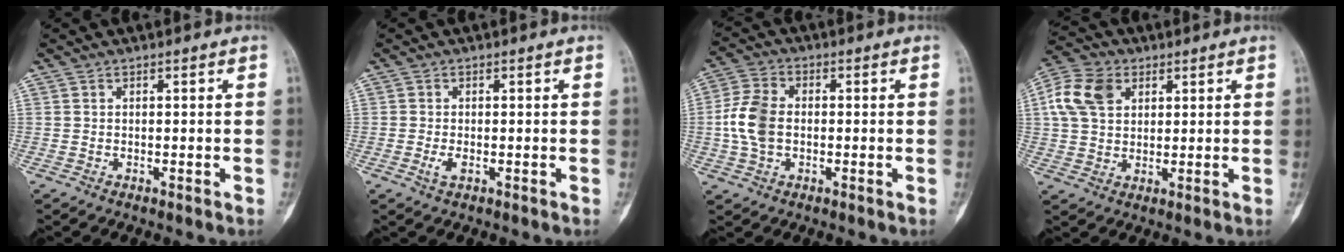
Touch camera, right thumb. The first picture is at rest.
{"total": 1.8, "force": [-0.6, 0.9, 1.5], "torque": [-0.034, -0.002, -0.012]}
{"total": 8.6, "force": [-0.6, 5.8, 6.3], "torque": [-0.128, 0.016, -0.019]}
{"total": 9.9, "force": [3.2, 7.1, 6.1], "torque": [-0.109, 0.008, 0.055]}